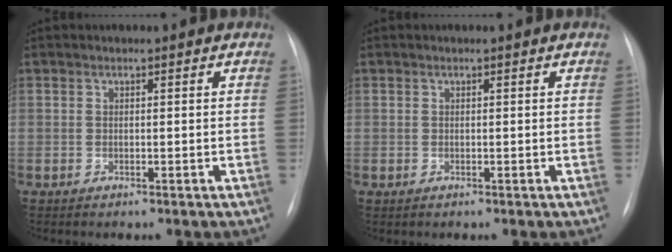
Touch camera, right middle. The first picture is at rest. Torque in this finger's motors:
{"motor_torque": [0.13, -0.12, 0.05, 0.03]}